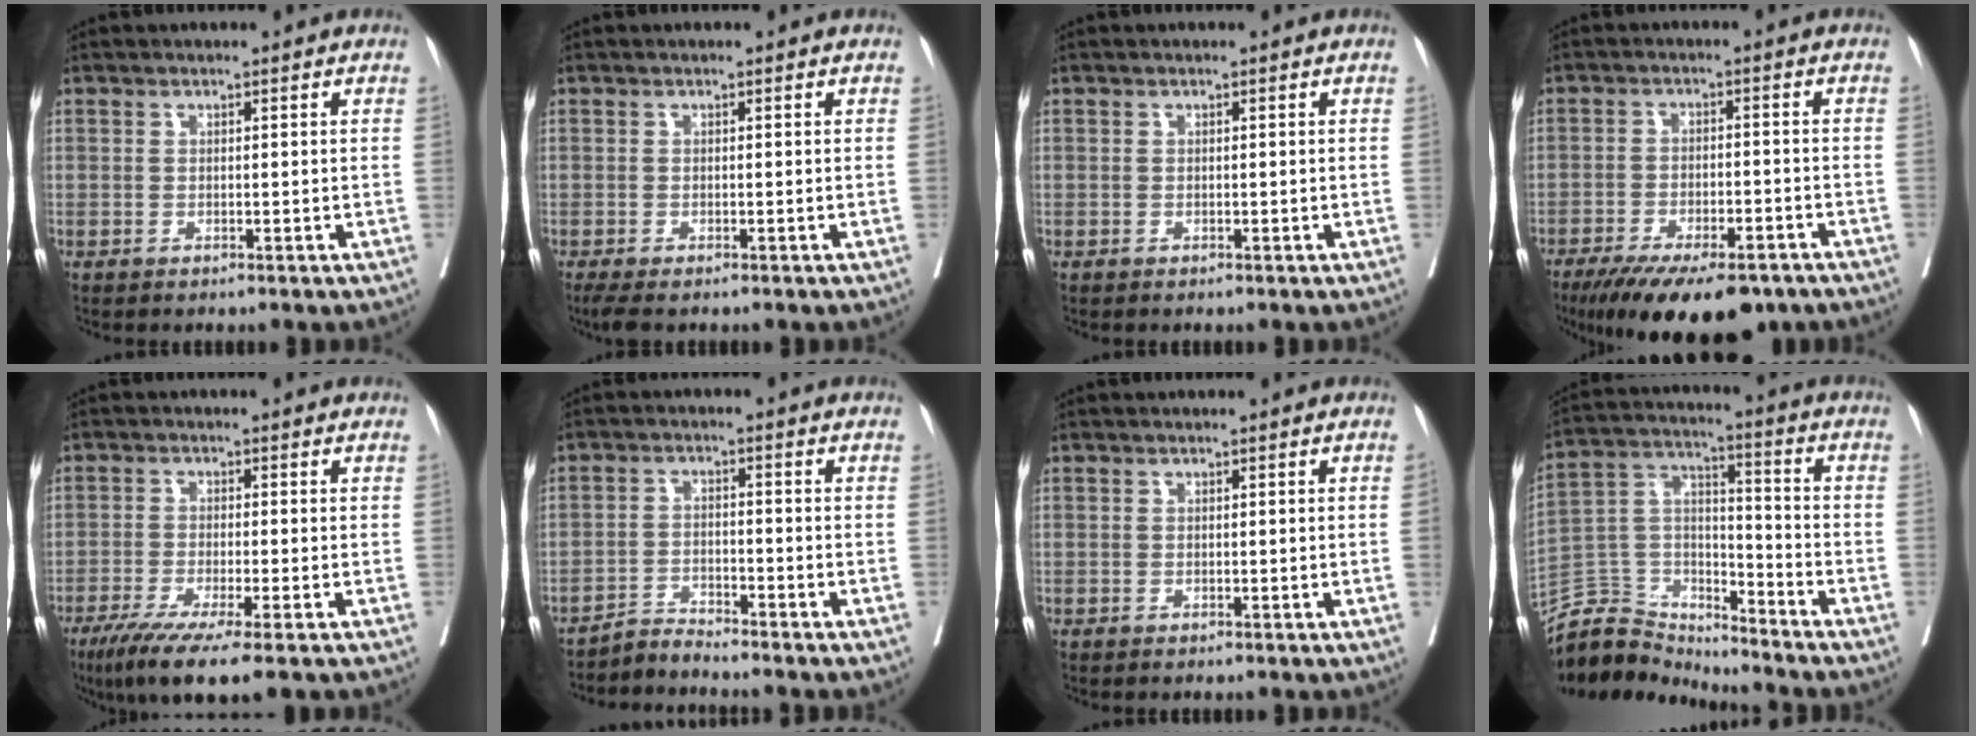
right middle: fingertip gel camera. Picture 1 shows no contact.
{"total": 3.0, "force": [-2.2, 1.0, 1.8], "torque": [-0.035, -0.014, -0.036]}
{"total": 0.0}
{"total": 15.9, "force": [-12.1, 4.5, 9.3], "torque": [-0.143, -0.020, -0.178]}
{"total": 9.6, "force": [-6.4, 0.3, 7.2], "torque": [-0.110, -0.023, -0.101]}
{"total": 3.2, "force": [-3.1, -0.7, -0.5], "torque": [0.010, -0.016, -0.057]}
{"total": 0.0}
{"total": 10.6, "force": [-10.4, 1.9, -0.8], "torque": [0.018, 0.049, -0.206]}